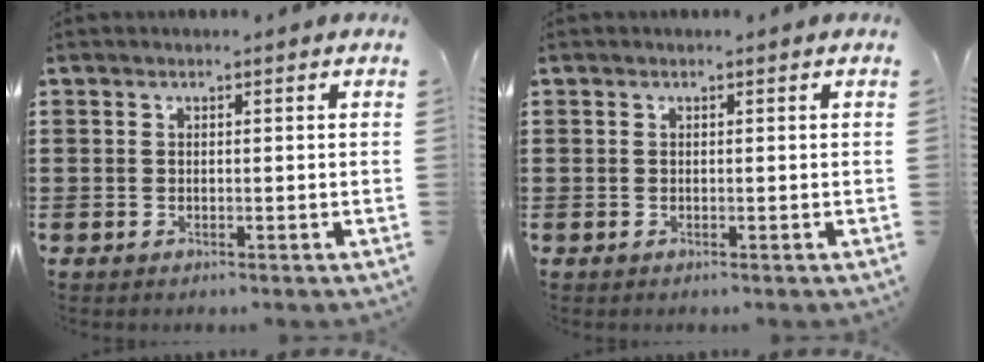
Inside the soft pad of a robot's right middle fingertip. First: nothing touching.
{"total": 0.0}